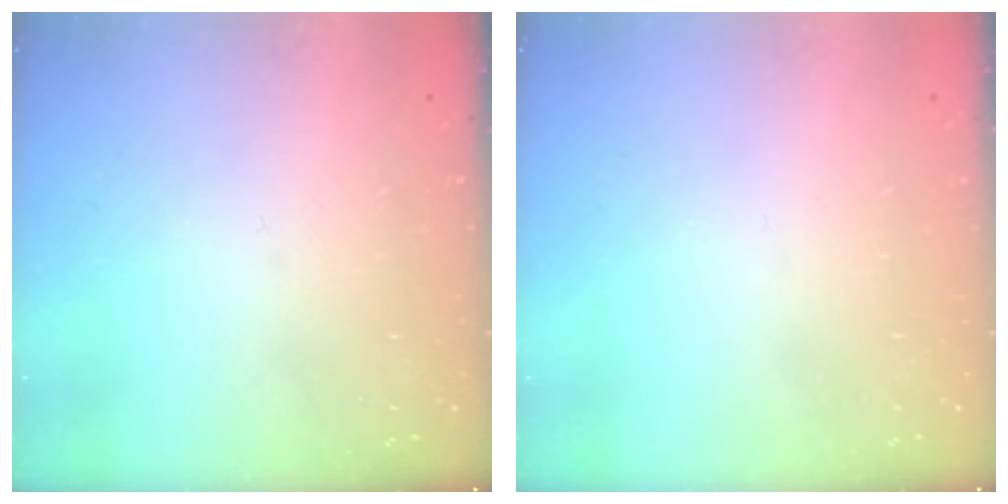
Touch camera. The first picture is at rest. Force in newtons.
{"total": 1.6, "press": 1.6, "slide": 0.1}